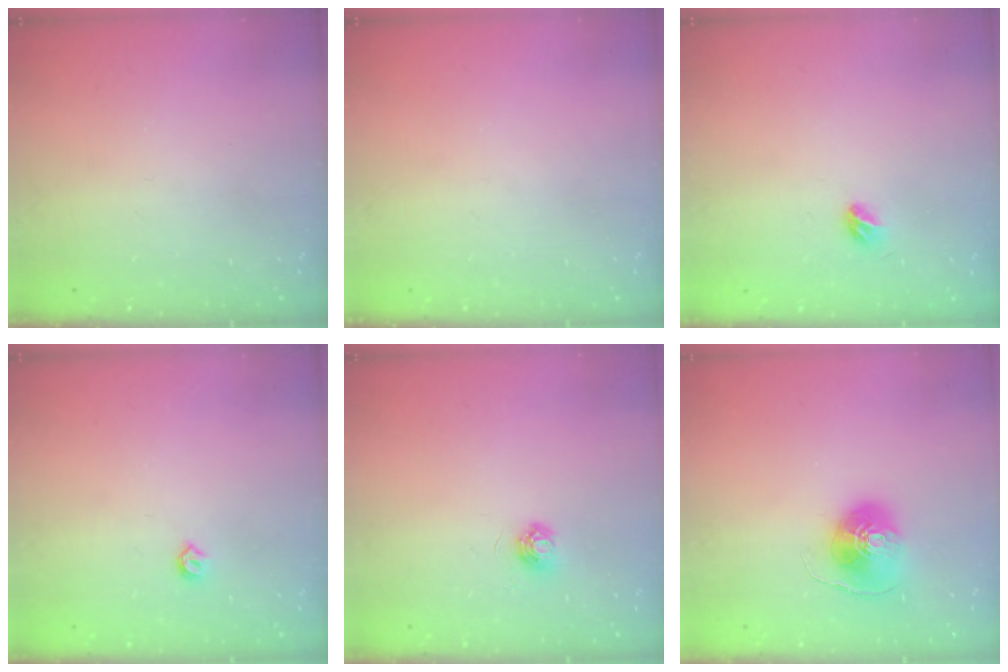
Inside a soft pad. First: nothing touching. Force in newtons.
{"total": 0.0}
{"total": 4.0, "press": 3.9, "slide": 1.0}
{"total": 4.2, "press": 4.2, "slide": 0.7}
{"total": 5.0, "press": 4.9, "slide": 0.4}
{"total": 8.3, "press": 8.3, "slide": 0.6}